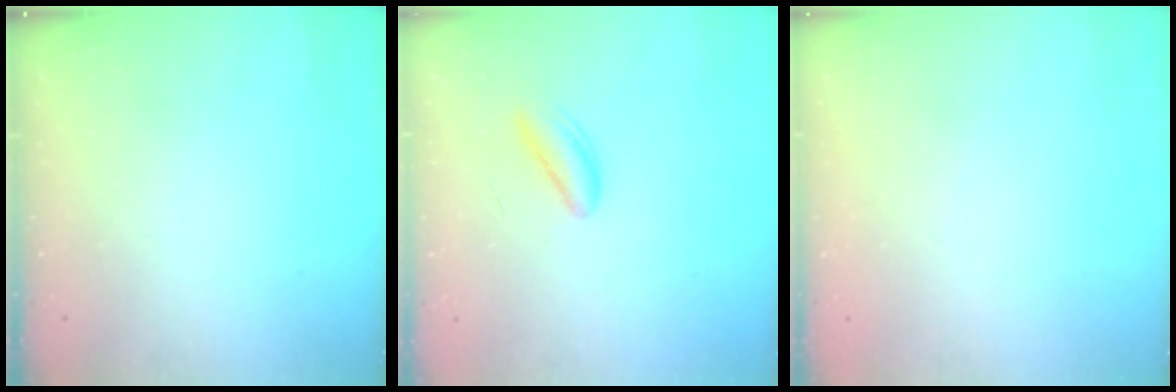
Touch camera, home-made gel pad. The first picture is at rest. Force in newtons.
{"total": 2.9, "press": 2.9, "slide": 0.1}
{"total": 2.0, "press": 2.0, "slide": 0.1}